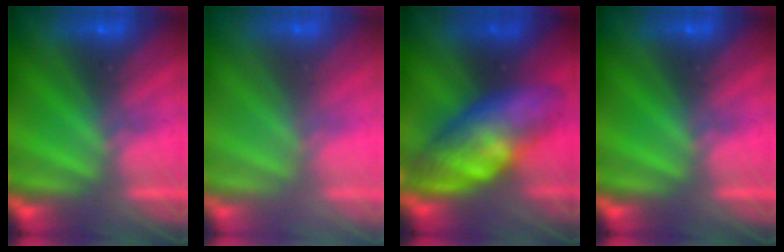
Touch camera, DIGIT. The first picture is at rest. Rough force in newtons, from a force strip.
{"total": 2.7}
{"total": 6.6}
{"total": 0.0}